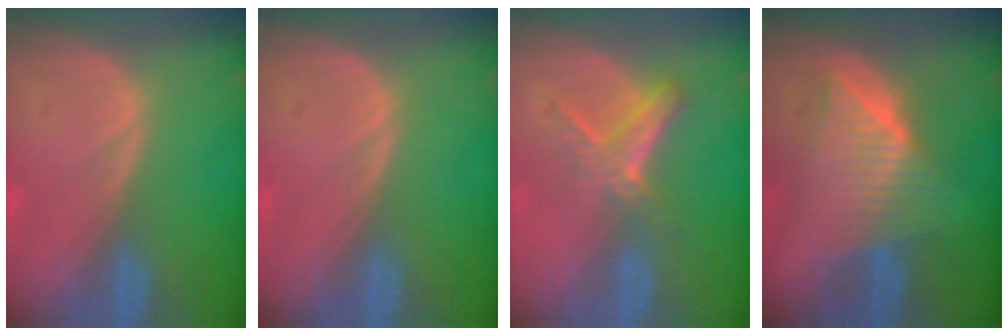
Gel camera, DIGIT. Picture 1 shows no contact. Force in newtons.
{"total": 0.0}
{"total": 5.2, "press": 4.8, "slide": 2.1}
{"total": 7.4, "press": 7.4, "slide": 0.3}